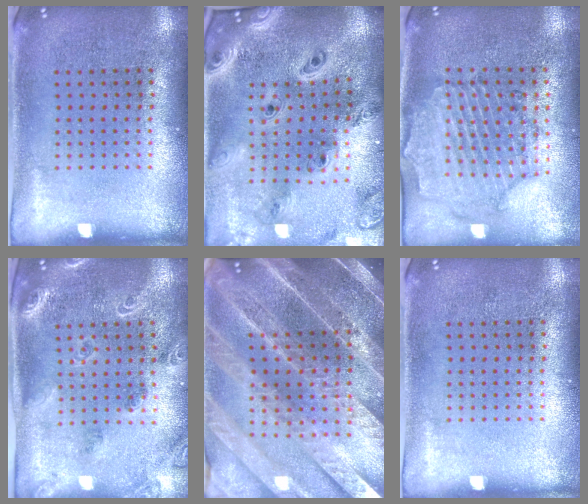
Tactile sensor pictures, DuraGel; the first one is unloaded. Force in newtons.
{"total": 3.4, "press": 2.7, "slide": 2.1}
{"total": 0.8, "press": 0.7, "slide": 0.3}
{"total": 1.8, "press": 1.7, "slide": 0.4}
{"total": 5.3, "press": 4.5, "slide": 2.7}
{"total": 0.0}